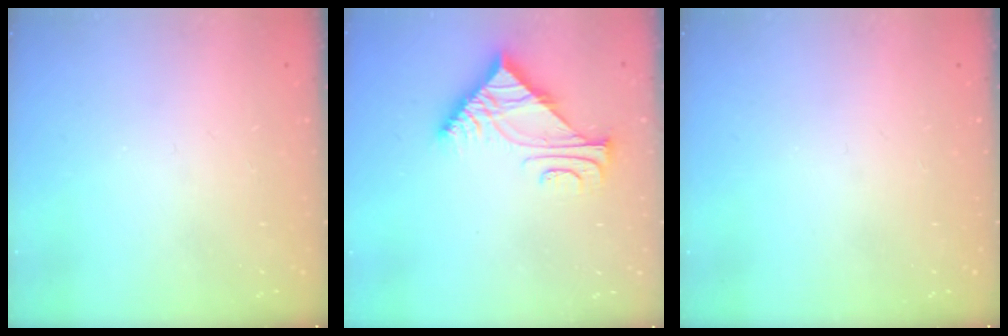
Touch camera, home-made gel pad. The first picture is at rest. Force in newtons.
{"total": 7.3, "press": 7.3, "slide": 0.6}
{"total": 0.0}